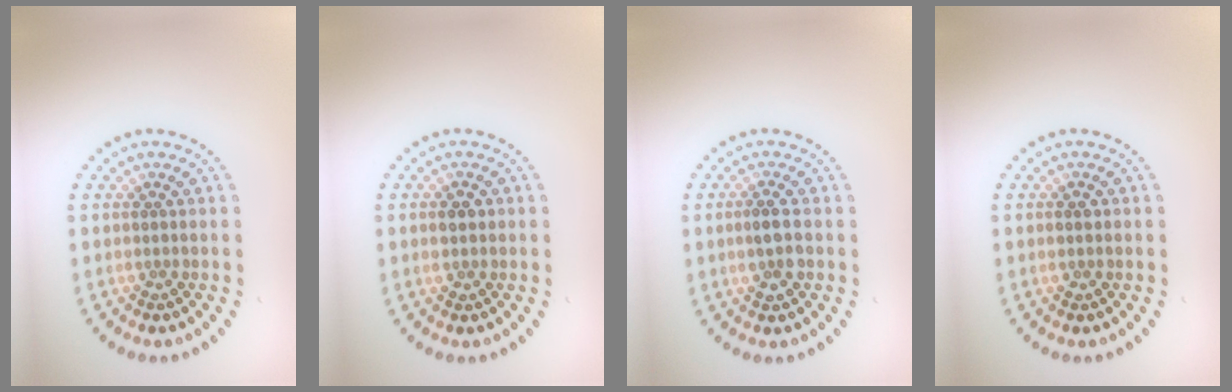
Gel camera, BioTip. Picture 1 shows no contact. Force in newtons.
{"total": 1.9, "press": 1.9, "slide": 0.2}
{"total": 2.1, "press": 2.1, "slide": 0.5}
{"total": 1.0, "press": 1.0, "slide": 0.1}